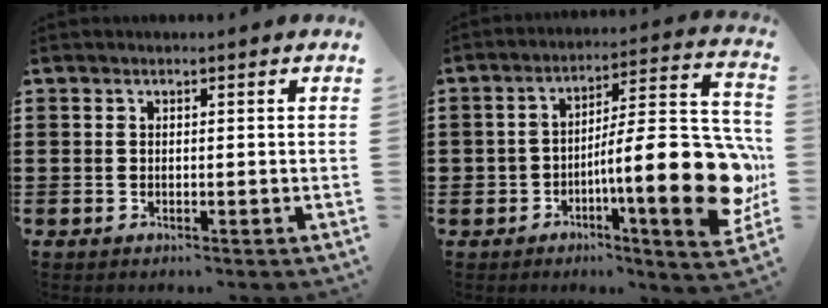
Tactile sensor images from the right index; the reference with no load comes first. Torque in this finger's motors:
{"motor_torque": [2.14, 0.00, 1.05, 0.21]}